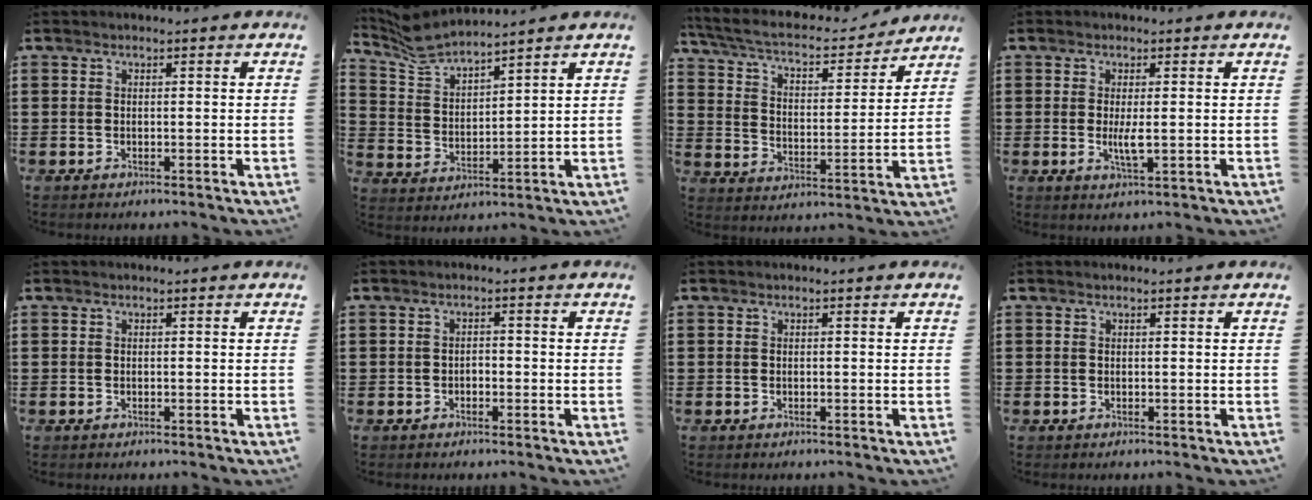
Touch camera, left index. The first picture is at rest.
{"total": 6.0, "force": [5.7, 0.7, 1.7], "torque": [-0.057, -0.020, 0.103]}
{"total": 5.8, "force": [5.0, 1.1, 2.7], "torque": [-0.076, -0.034, 0.081]}
{"total": 3.2, "force": [-0.1, 0.6, 3.2], "torque": [-0.063, -0.006, -0.004]}
{"total": 0.0}
{"total": 1.0, "force": [-0.6, 0.5, 0.7], "torque": [-0.015, -0.001, -0.013]}
{"total": 0.0}
{"total": 0.0}